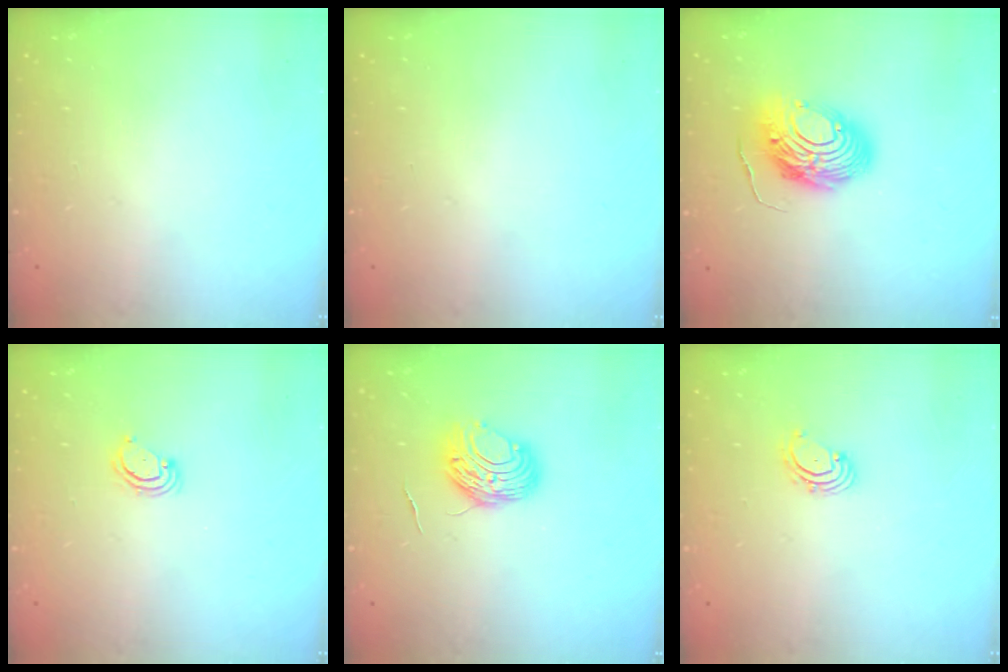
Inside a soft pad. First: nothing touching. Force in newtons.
{"total": 0.0}
{"total": 12.4, "press": 12.3, "slide": 1.1}
{"total": 2.9, "press": 2.9, "slide": 0.3}
{"total": 9.4, "press": 9.3, "slide": 0.6}
{"total": 2.0, "press": 1.9, "slide": 0.6}